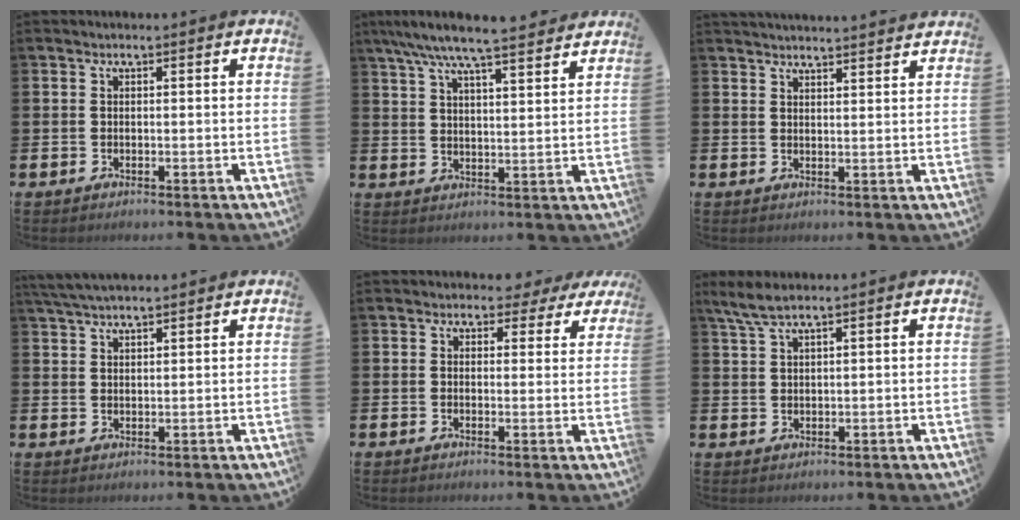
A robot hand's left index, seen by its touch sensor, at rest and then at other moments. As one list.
[{"total": 7.4, "force": [6.9, 0.2, 2.6], "torque": [-0.069, -0.034, 0.122]}, {"total": 3.2, "force": [3.2, -0.2, -0.1], "torque": [-0.003, -0.018, 0.058]}, {"total": 4.1, "force": [3.8, 0.7, 1.5], "torque": [-0.036, -0.007, 0.070]}, {"total": 2.6, "force": [2.0, 1.6, 0.5], "torque": [-0.001, -0.006, 0.029]}, {"total": 3.6, "force": [2.8, 0.4, 2.2], "torque": [-0.048, -0.003, 0.052]}]